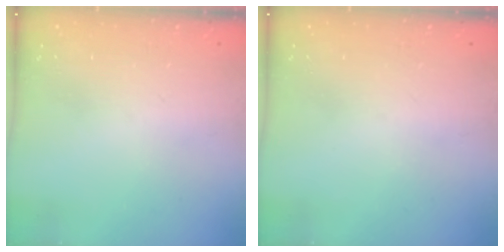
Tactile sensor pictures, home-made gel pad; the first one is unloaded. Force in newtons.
{"total": 0.0}